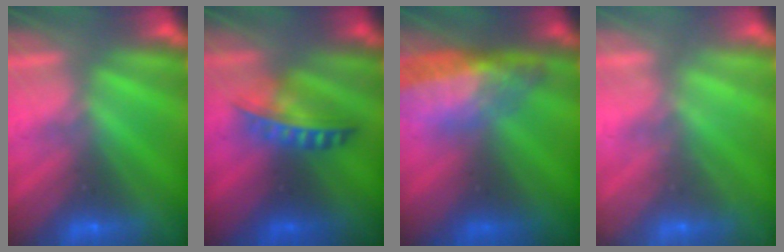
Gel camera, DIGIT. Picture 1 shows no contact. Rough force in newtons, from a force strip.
{"total": 5.9}
{"total": 12.7}
{"total": 2.4}